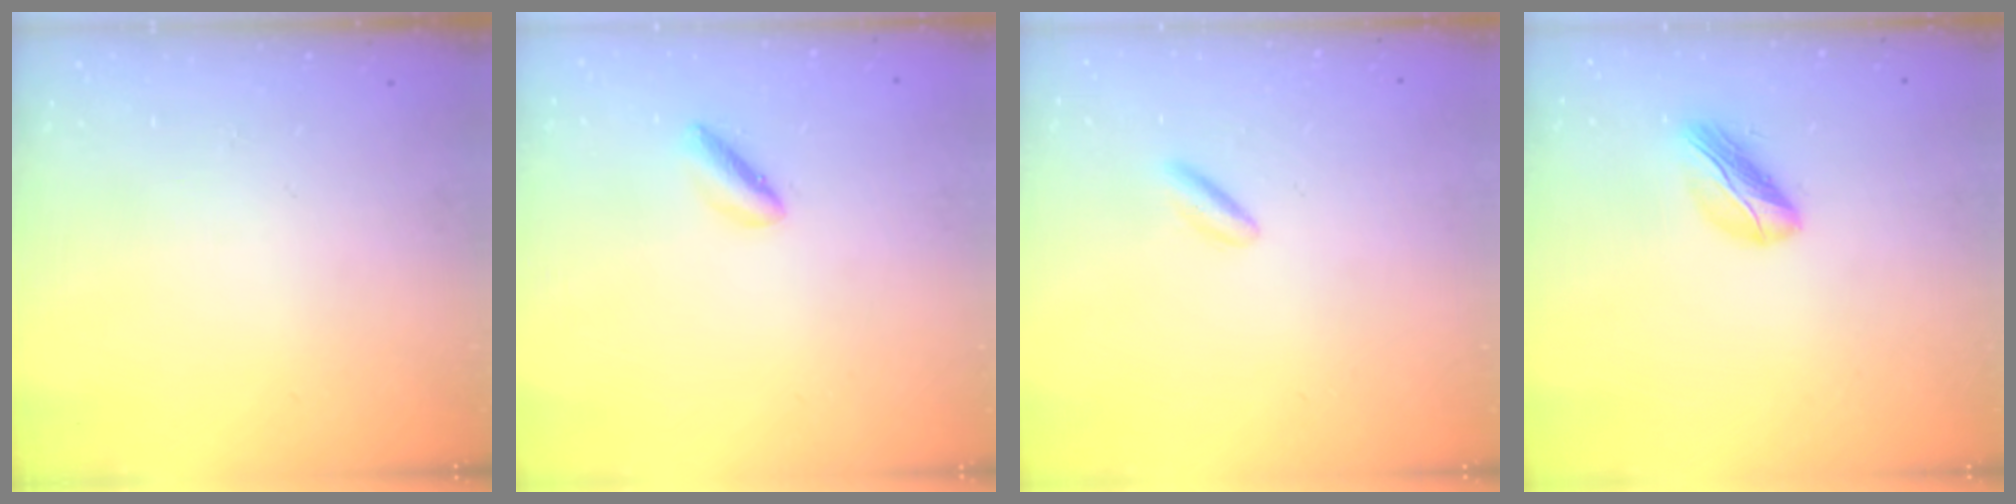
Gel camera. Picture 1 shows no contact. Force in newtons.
{"total": 2.0, "press": 1.9, "slide": 0.5}
{"total": 2.7, "press": 2.5, "slide": 1.2}
{"total": 6.4, "press": 6.2, "slide": 1.5}